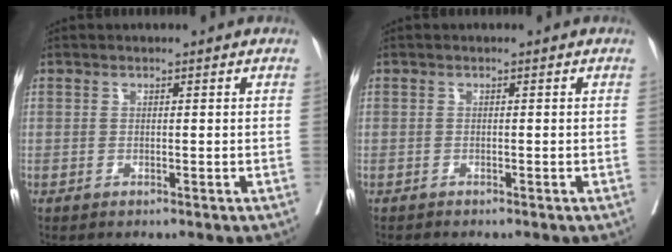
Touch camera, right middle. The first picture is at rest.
{"total": 0.6, "force": [-0.6, 0.1, 0.1], "torque": [-0.005, -0.001, -0.011]}